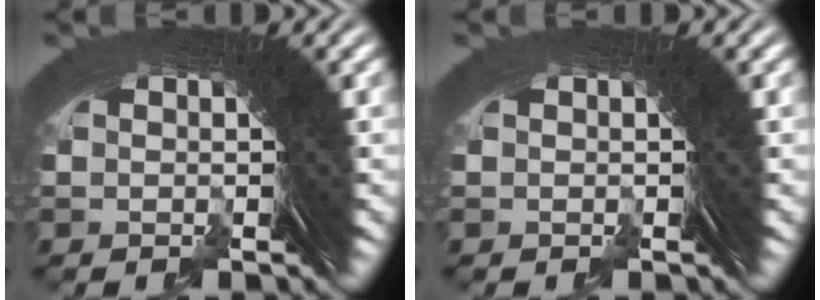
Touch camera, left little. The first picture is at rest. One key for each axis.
{"total": 0.0}